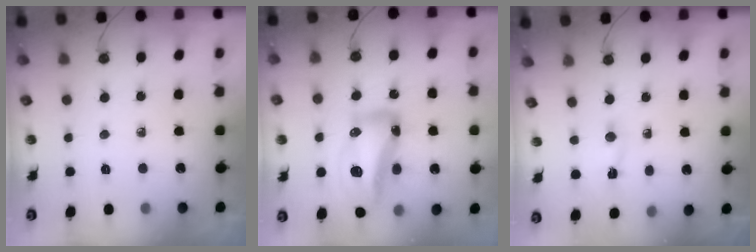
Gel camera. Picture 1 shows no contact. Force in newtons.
{"total": 16.0, "press": 15.9, "slide": 1.3}
{"total": 1.1, "press": 1.0, "slide": 0.4}